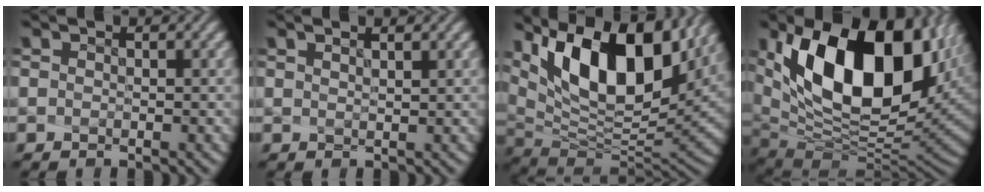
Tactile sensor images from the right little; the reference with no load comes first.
{"total": 1.8, "force": [1.2, 0.1, 1.3], "torque": [-0.029, 0.000, 0.033]}
{"total": 14.3, "force": [7.3, 5.7, 10.9], "torque": [-0.189, 0.019, 0.130]}
{"total": 16.0, "force": [4.8, 8.4, 12.8], "torque": [-0.190, -0.003, 0.080]}